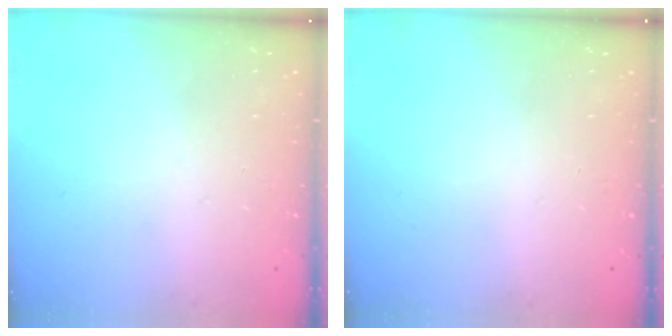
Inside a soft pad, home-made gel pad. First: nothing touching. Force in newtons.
{"total": 0.0}